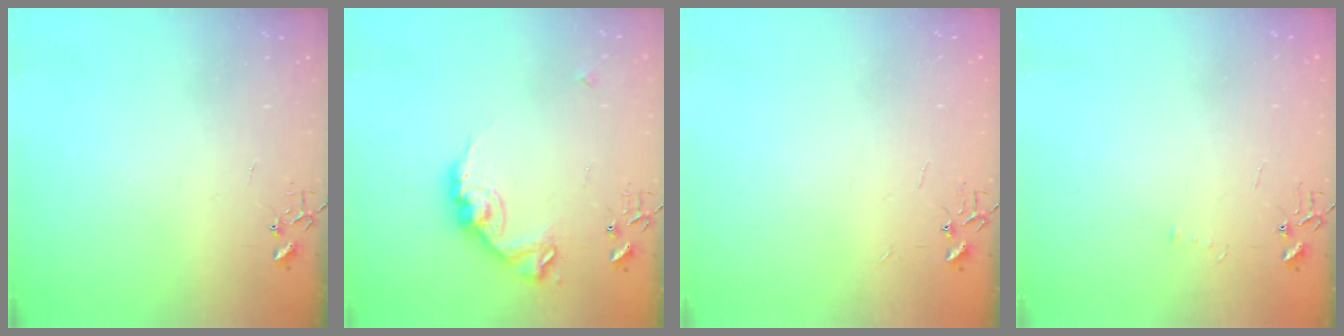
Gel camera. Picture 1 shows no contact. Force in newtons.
{"total": 14.2, "press": 14.2, "slide": 0.5}
{"total": 2.2, "press": 2.2, "slide": 0.3}
{"total": 3.1, "press": 3.1, "slide": 0.5}